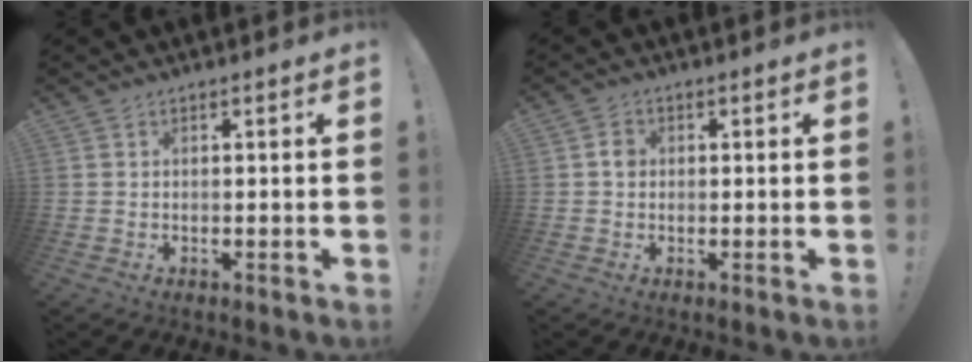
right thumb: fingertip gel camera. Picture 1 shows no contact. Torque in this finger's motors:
{"motor_torque": [0.54, 0.40, 0.41, -0.31, -0.01]}